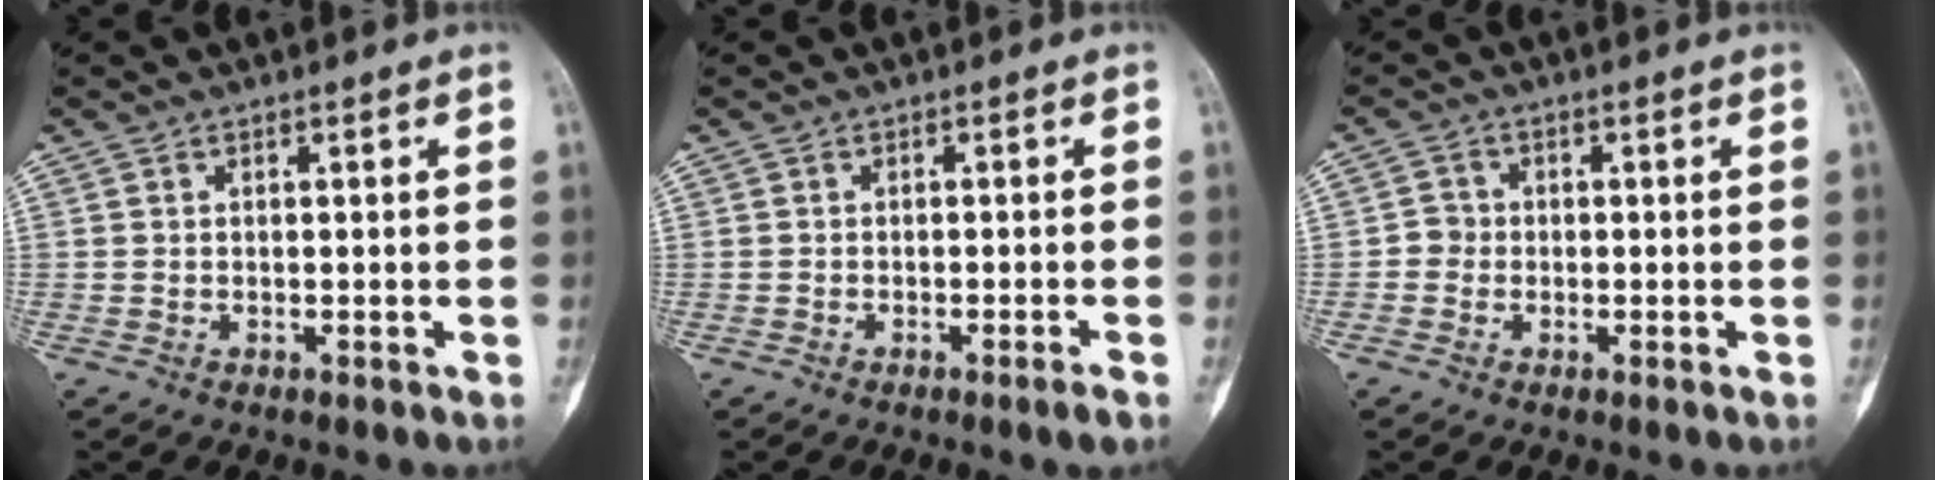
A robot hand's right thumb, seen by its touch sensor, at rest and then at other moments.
{"total": 1.6, "force": [-1.1, -0.1, 1.2], "torque": [-0.026, -0.001, -0.019]}
{"total": 2.4, "force": [-0.5, 2.3, 0.6], "torque": [0.003, 0.009, -0.018]}